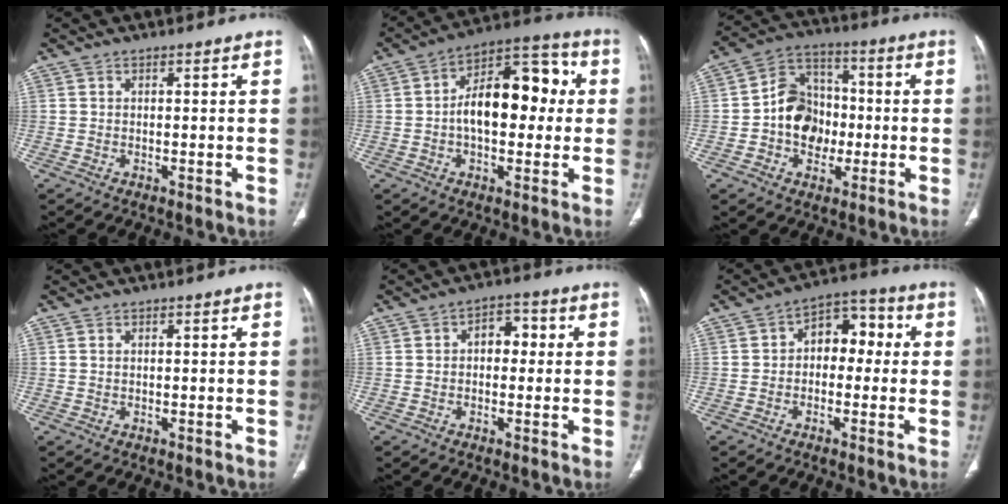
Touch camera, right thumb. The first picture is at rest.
{"total": 16.0, "force": [0.9, 9.1, 13.2], "torque": [-0.169, 0.038, 0.004]}
{"total": 12.2, "force": [-1.6, 10.0, 6.9], "torque": [-0.073, 0.032, -0.033]}
{"total": 0.0}
{"total": 5.1, "force": [0.5, 3.5, 3.7], "torque": [-0.032, 0.018, 0.000]}
{"total": 8.5, "force": [0.4, 5.8, 6.2], "torque": [-0.051, 0.034, -0.006]}